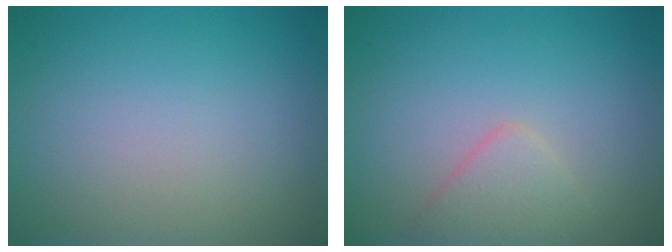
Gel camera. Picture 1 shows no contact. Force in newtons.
{"total": 2.1, "press": 2.1, "slide": 0.1}